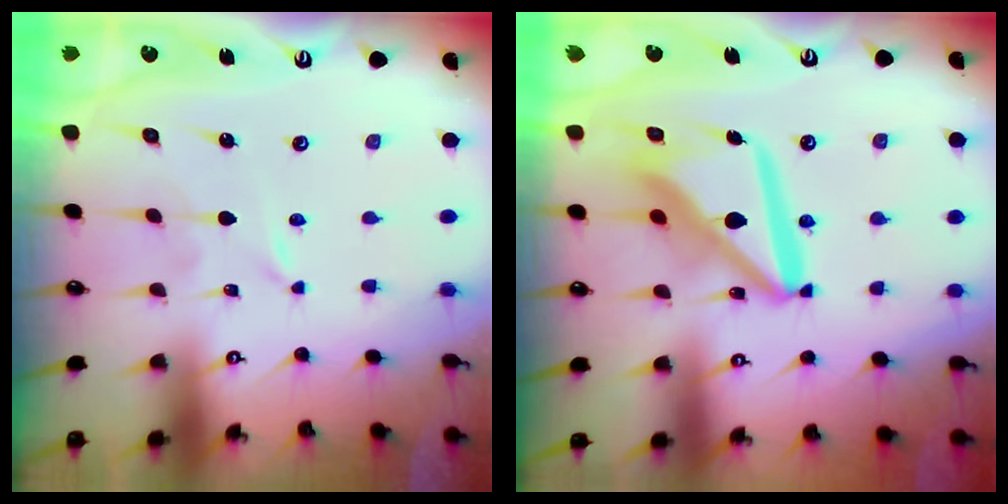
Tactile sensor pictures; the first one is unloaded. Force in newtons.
{"total": 16.6, "press": 16.4, "slide": 2.1}